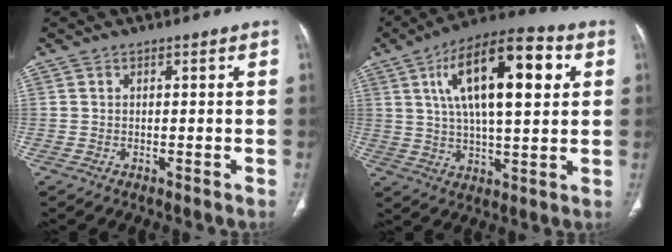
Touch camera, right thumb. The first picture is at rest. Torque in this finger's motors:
{"motor_torque": [0.33, 4.30, 1.93, 0.46, 0.52]}